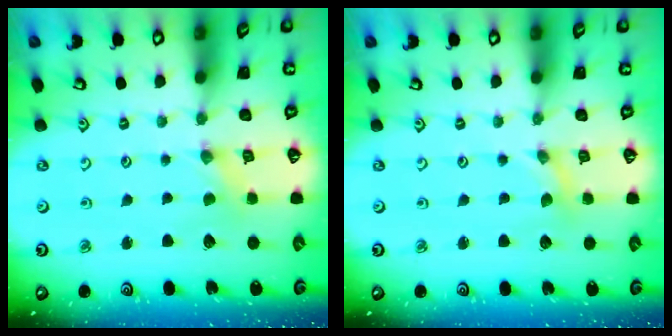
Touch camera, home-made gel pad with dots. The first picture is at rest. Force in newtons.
{"total": 0.0}